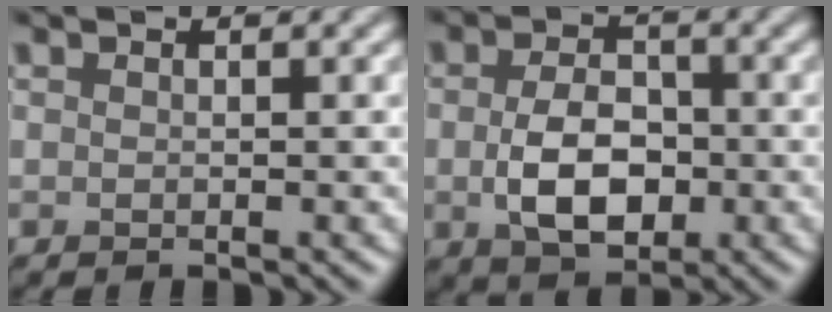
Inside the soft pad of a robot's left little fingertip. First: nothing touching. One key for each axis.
{"total": 5.4, "fx": -0.9, "fy": 3.5, "fz": 4.1, "tx": -0.084, "ty": -0.007, "tz": -0.017}